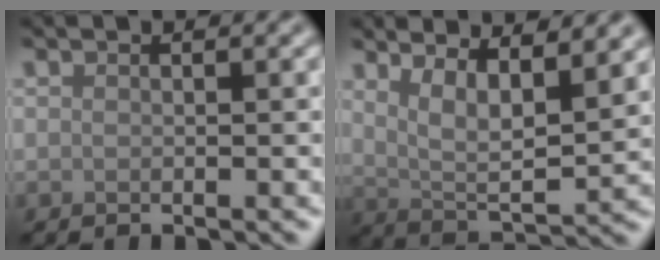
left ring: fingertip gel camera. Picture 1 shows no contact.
{"total": 7.1, "force": [3.7, 2.2, 5.7], "torque": [-0.088, -0.002, 0.064]}